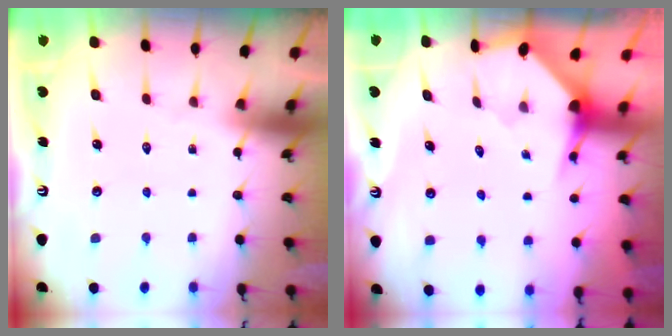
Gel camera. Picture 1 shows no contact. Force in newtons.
{"total": 3.2, "press": 3.2, "slide": 0.3}